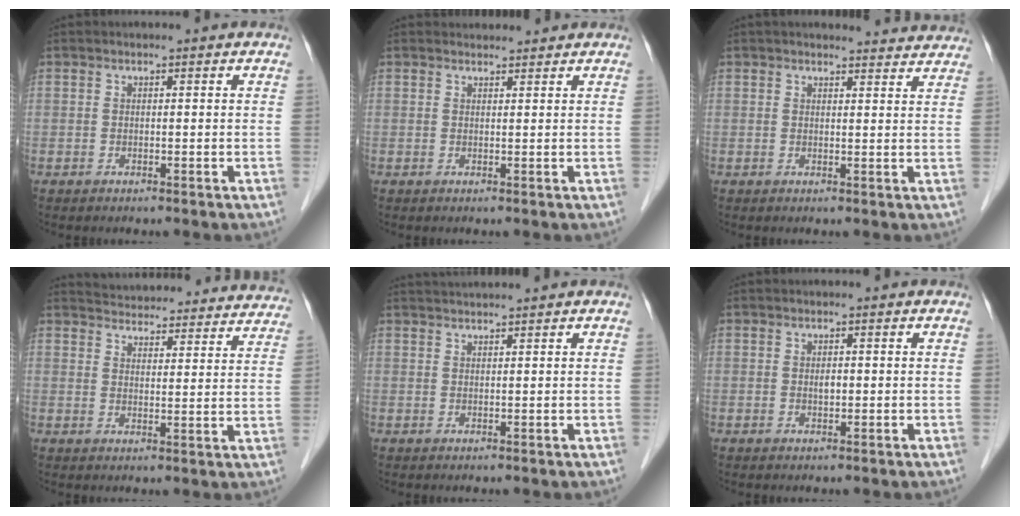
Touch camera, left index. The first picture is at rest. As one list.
[{"total": 1.7, "force": [1.7, 0.3, -0.1], "torque": [-0.010, 0.009, 0.027]}, {"total": 9.8, "force": [9.4, 1.6, 1.9], "torque": [-0.002, 0.006, 0.090]}, {"total": 25.7, "force": [24.5, 4.8, 5.8], "torque": [-0.087, -0.037, 0.291]}, {"total": 3.4, "force": [3.1, -0.8, 0.9], "torque": [-0.010, 0.020, 0.056]}, {"total": 0.8, "force": [0.0, 0.4, 0.6], "torque": [-0.012, -0.003, -0.002]}]